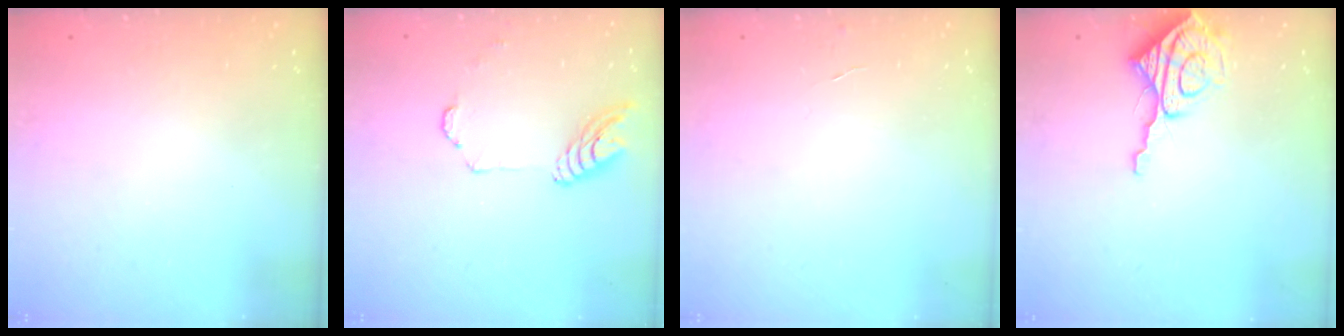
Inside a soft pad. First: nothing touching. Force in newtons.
{"total": 9.8, "press": 9.7, "slide": 0.7}
{"total": 3.6, "press": 3.6, "slide": 0.3}
{"total": 9.7, "press": 9.7, "slide": 0.8}